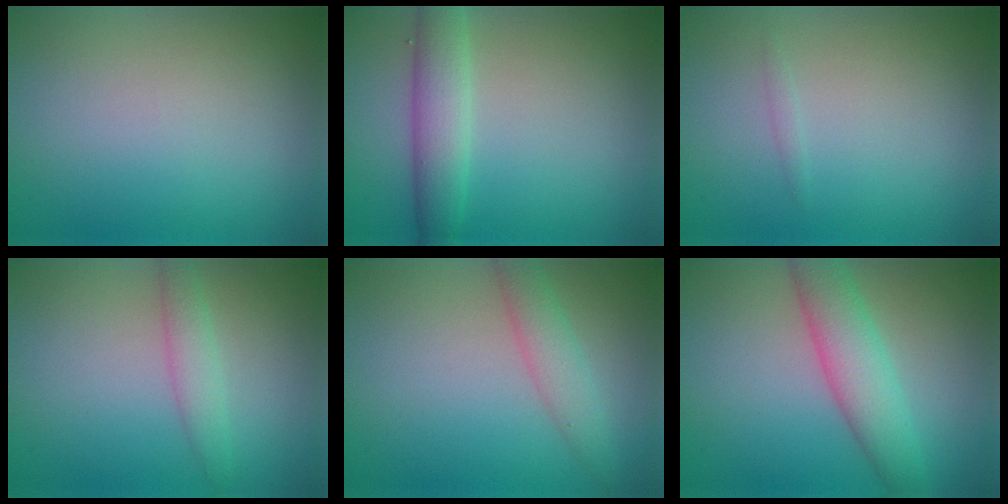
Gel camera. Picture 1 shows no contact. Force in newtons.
{"total": 3.8, "press": 3.8, "slide": 0.1}
{"total": 0.6, "press": 0.6, "slide": 0.0}
{"total": 2.2, "press": 2.2, "slide": 0.1}
{"total": 2.7, "press": 2.7, "slide": 0.2}
{"total": 4.9, "press": 4.9, "slide": 0.0}